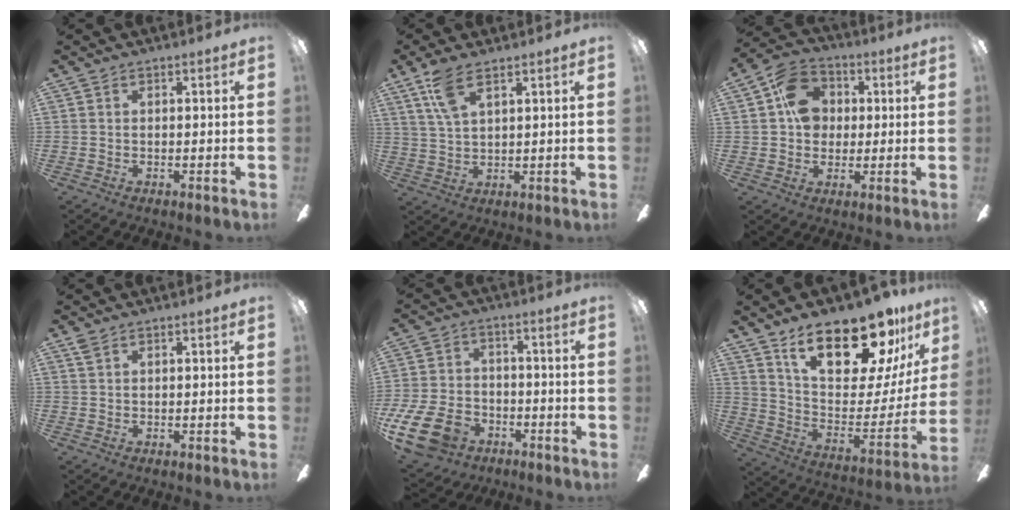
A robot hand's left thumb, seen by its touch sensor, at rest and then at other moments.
{"total": 7.8, "force": [4.9, 2.9, 5.2], "torque": [-0.114, -0.004, 0.092]}
{"total": 11.1, "force": [2.5, 9.0, 5.9], "torque": [-0.098, 0.021, 0.051]}
{"total": 1.5, "force": [1.0, 0.9, 0.7], "torque": [-0.018, 0.003, 0.018]}
{"total": 14.5, "force": [-7.5, 9.5, 8.0], "torque": [-0.179, 0.048, -0.133]}
{"total": 23.7, "force": [17.0, 8.8, 13.9], "torque": [-0.211, -0.117, 0.290]}